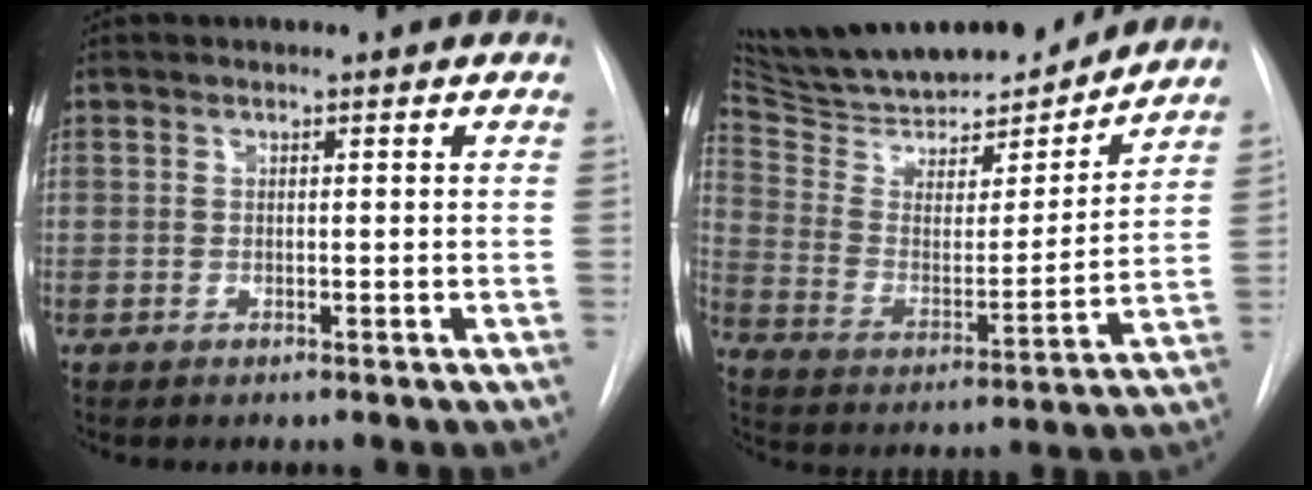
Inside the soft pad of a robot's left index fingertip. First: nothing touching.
{"total": 23.5, "force": [21.7, 5.2, 7.6], "torque": [-0.133, -0.012, 0.335]}